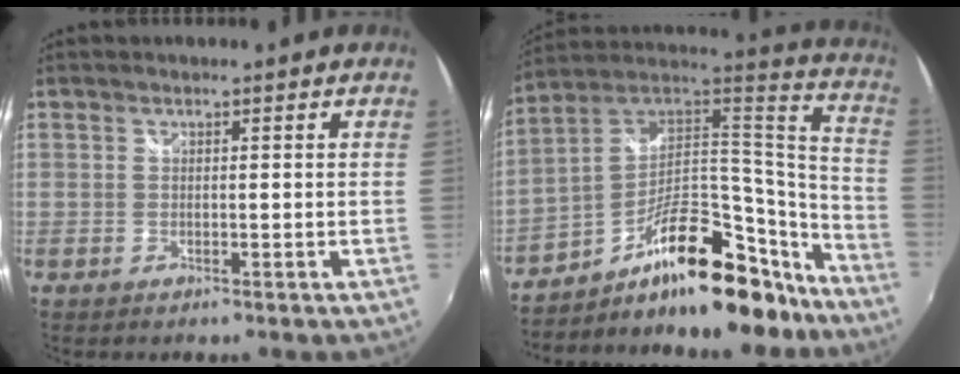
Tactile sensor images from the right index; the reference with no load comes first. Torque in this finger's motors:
{"motor_torque": [1.06, -1.08, 0.40, 0.08]}